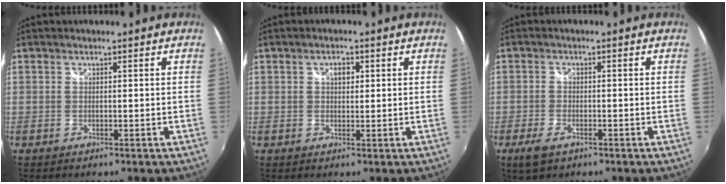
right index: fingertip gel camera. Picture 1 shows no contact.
{"total": 2.1, "force": [0.6, 1.5, 1.4], "torque": [-0.021, 0.006, 0.009]}
{"total": 4.4, "force": [-2.7, 2.1, 2.8], "torque": [-0.071, -0.009, -0.051]}